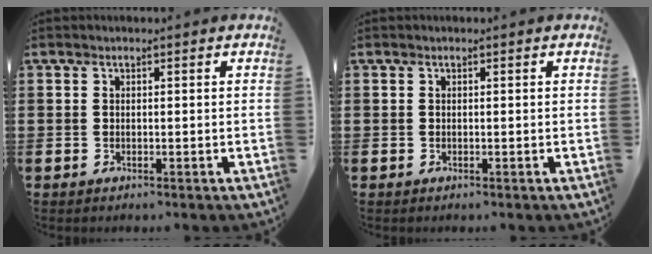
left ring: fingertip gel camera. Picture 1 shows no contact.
{"total": 0.0}